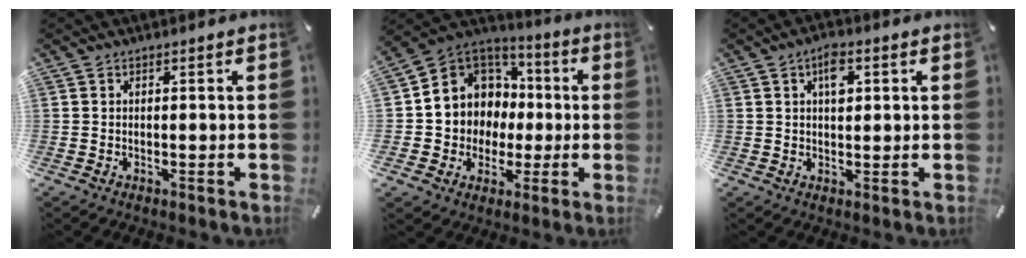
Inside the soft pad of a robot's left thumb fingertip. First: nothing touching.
{"total": 10.5, "force": [0.5, 10.4, 0.9], "torque": [-0.027, -0.024, 0.021]}
{"total": 5.1, "force": [1.6, 2.8, 4.0], "torque": [-0.060, 0.000, 0.021]}